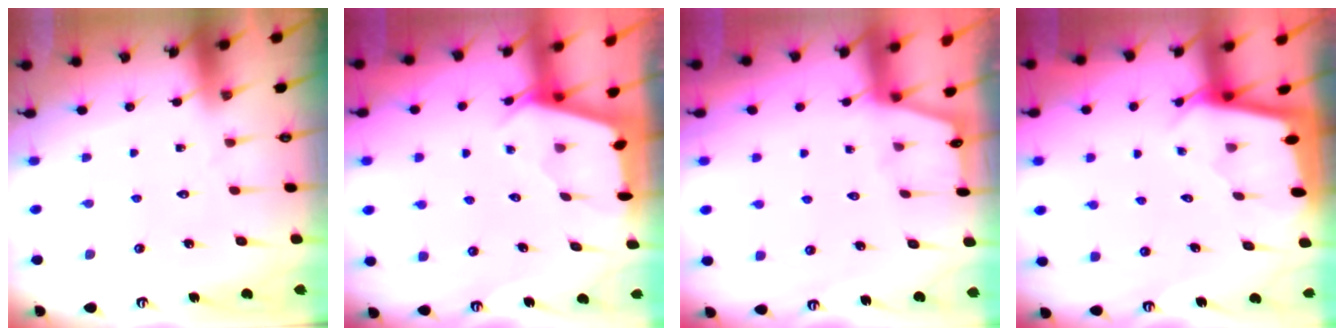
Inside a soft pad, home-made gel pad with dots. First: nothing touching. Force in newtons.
{"total": 2.6, "press": 2.5, "slide": 0.3}
{"total": 0.8, "press": 0.7, "slide": 0.2}
{"total": 2.1, "press": 2.1, "slide": 0.2}